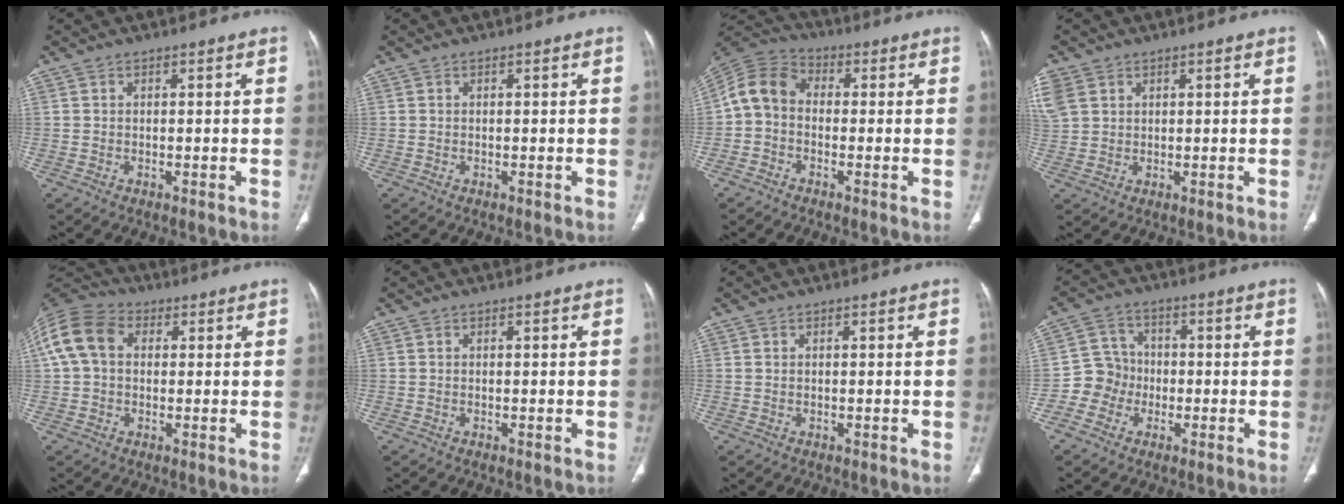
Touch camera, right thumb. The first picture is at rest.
{"total": 0.0}
{"total": 8.2, "force": [-0.7, 6.4, 5.1], "torque": [-0.088, 0.026, -0.032]}
{"total": 8.8, "force": [3.6, 7.0, 4.0], "torque": [-0.124, 0.015, 0.083]}
{"total": 11.9, "force": [2.3, 8.8, 7.7], "torque": [-0.158, 0.033, 0.033]}
{"total": 0.0}
{"total": 0.0}
{"total": 6.5, "force": [-1.9, 6.1, 1.1], "torque": [0.015, 0.021, -0.044]}